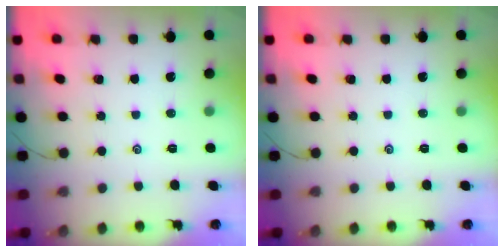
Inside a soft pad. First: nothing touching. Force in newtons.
{"total": 0.0}